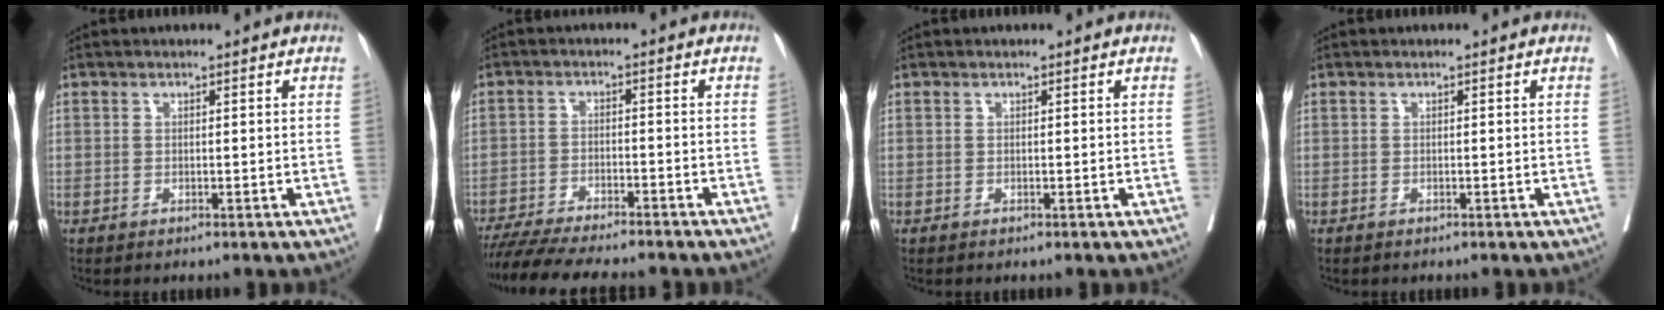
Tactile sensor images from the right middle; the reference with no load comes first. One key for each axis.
{"total": 14.0, "fx": -12.4, "fy": 1.4, "fz": 6.4, "tx": -0.096, "ty": -0.018, "tz": -0.184}
{"total": 0.0}
{"total": 0.0}